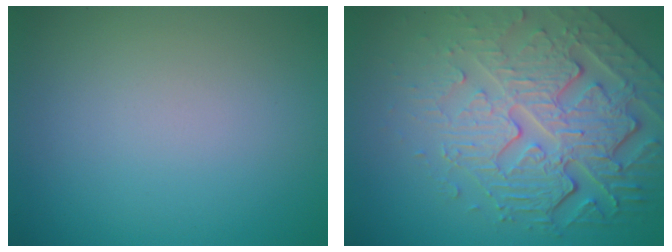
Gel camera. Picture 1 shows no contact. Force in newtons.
{"total": 8.1, "press": 5.7, "slide": 5.8}